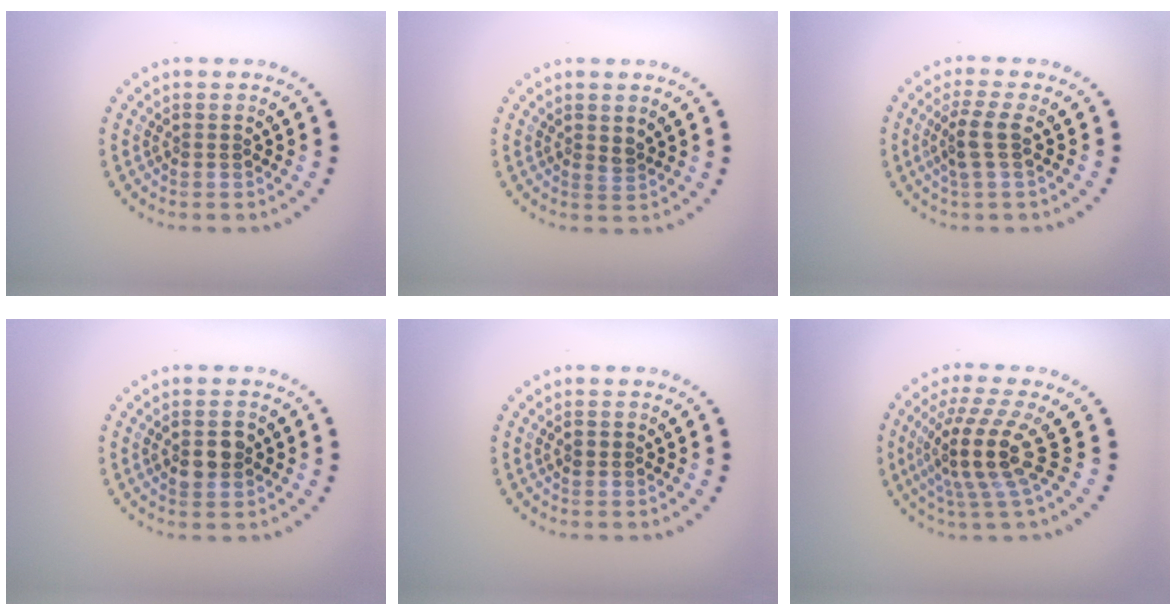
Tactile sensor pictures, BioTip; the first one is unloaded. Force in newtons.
{"total": 1.0, "press": 0.8, "slide": 0.6}
{"total": 2.5, "press": 1.9, "slide": 1.6}
{"total": 2.6, "press": 2.6, "slide": 0.1}
{"total": 0.9, "press": 0.9, "slide": 0.0}
{"total": 4.9, "press": 3.6, "slide": 3.4}